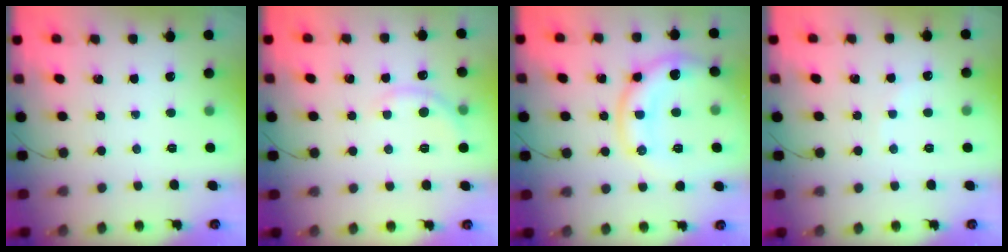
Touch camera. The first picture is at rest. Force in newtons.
{"total": 3.0, "press": 2.9, "slide": 1.0}
{"total": 14.2, "press": 14.2, "slide": 0.7}
{"total": 2.7, "press": 2.6, "slide": 0.5}